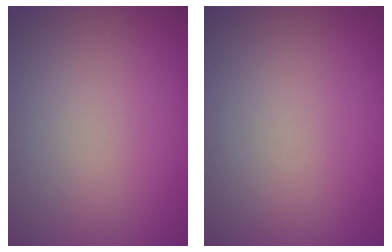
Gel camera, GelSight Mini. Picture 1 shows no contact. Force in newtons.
{"total": 0.0}